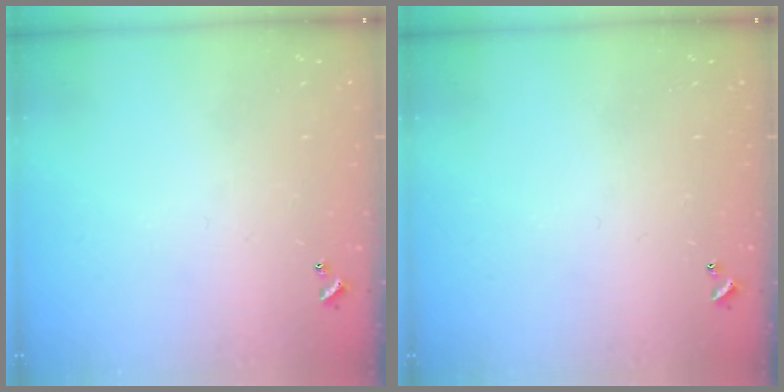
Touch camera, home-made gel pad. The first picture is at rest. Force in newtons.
{"total": 0.0}